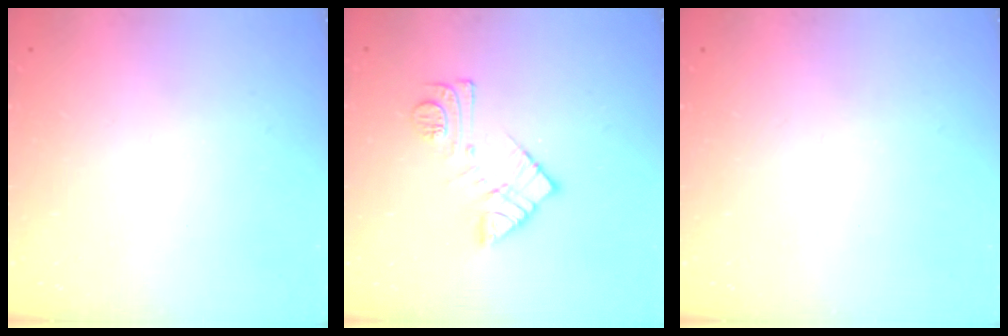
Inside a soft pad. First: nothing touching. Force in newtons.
{"total": 11.3, "press": 11.3, "slide": 0.4}
{"total": 0.0}